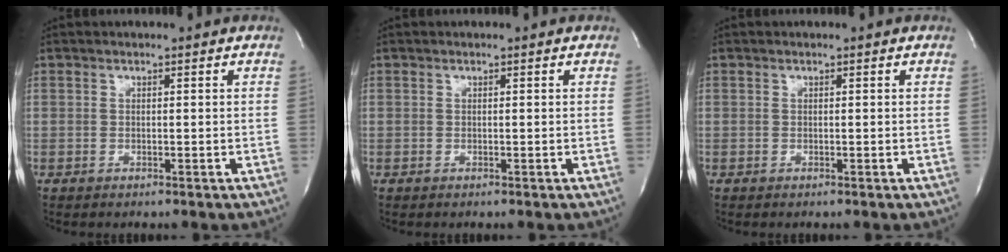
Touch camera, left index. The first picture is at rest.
{"total": 0.0}
{"total": 0.0}